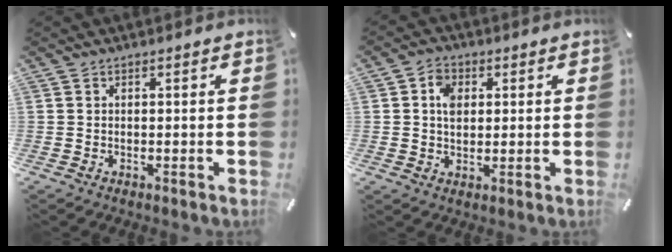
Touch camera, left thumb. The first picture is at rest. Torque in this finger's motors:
{"motor_torque": [-0.08, 0.04, 0.24, 0.13, 0.00]}